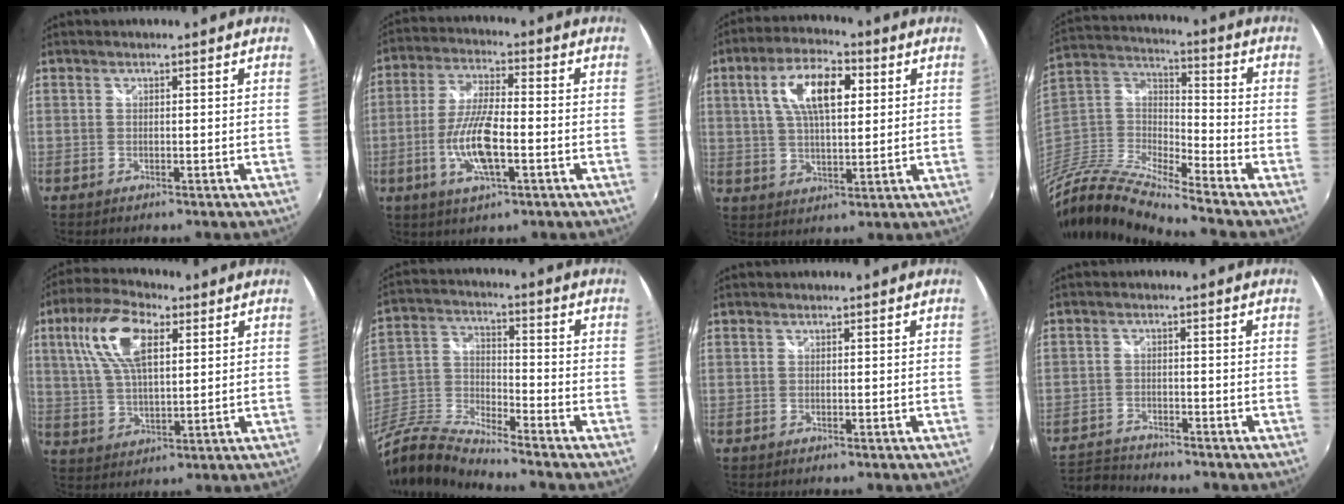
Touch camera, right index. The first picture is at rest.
{"total": 10.3, "force": [-3.2, 2.7, 9.4], "torque": [-0.194, -0.001, -0.064]}
{"total": 11.4, "force": [3.6, 4.9, 9.7], "torque": [-0.178, 0.020, 0.063]}
{"total": 17.3, "force": [-13.9, 2.4, 10.0], "torque": [-0.212, -0.022, -0.287]}
{"total": 12.6, "force": [4.9, 5.6, 10.2], "torque": [-0.200, 0.022, 0.092]}
{"total": 13.3, "force": [-10.5, 3.1, 7.5], "torque": [-0.174, -0.018, -0.219]}
{"total": 0.0}
{"total": 7.5, "force": [-7.2, 1.5, 1.0], "torque": [-0.047, 0.002, -0.135]}